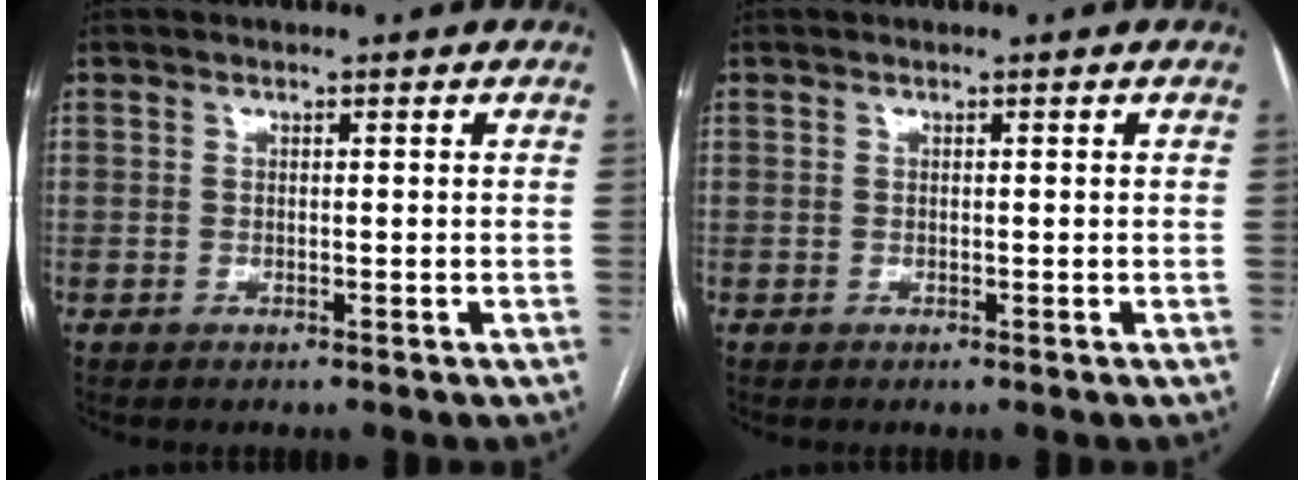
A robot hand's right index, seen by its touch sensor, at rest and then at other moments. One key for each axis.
{"total": 0.0}